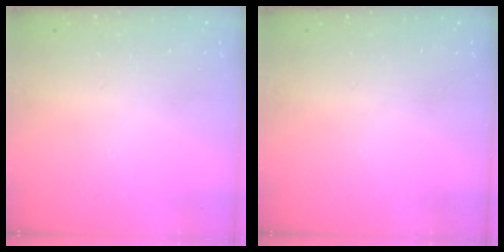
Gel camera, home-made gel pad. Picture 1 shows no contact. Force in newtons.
{"total": 0.0}